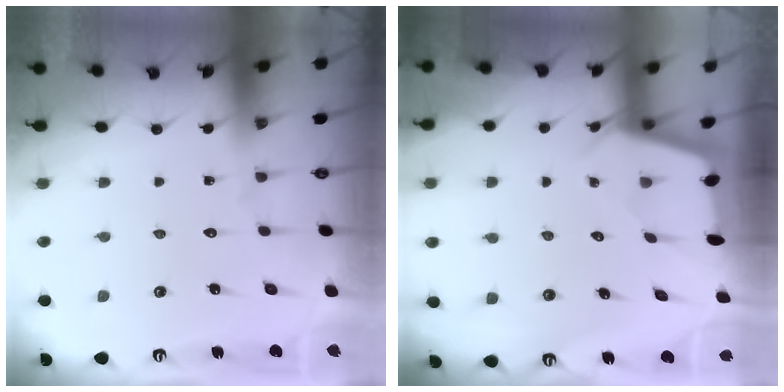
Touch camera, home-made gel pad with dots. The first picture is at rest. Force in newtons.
{"total": 2.6, "press": 2.5, "slide": 0.3}